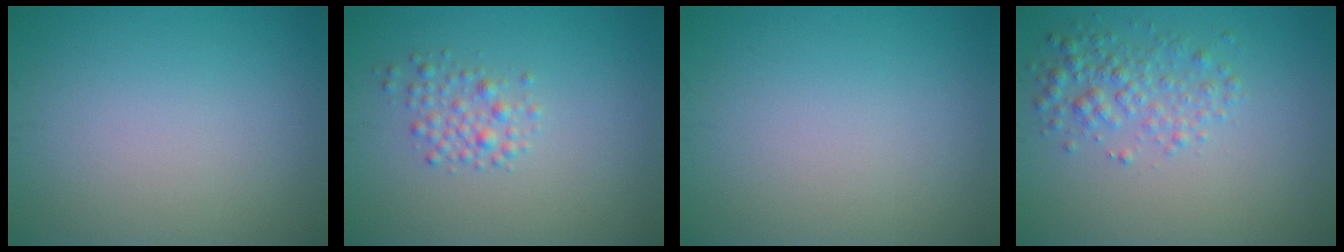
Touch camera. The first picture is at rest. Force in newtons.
{"total": 2.0, "press": 2.0, "slide": 0.0}
{"total": 0.0}
{"total": 2.8, "press": 2.8, "slide": 0.1}